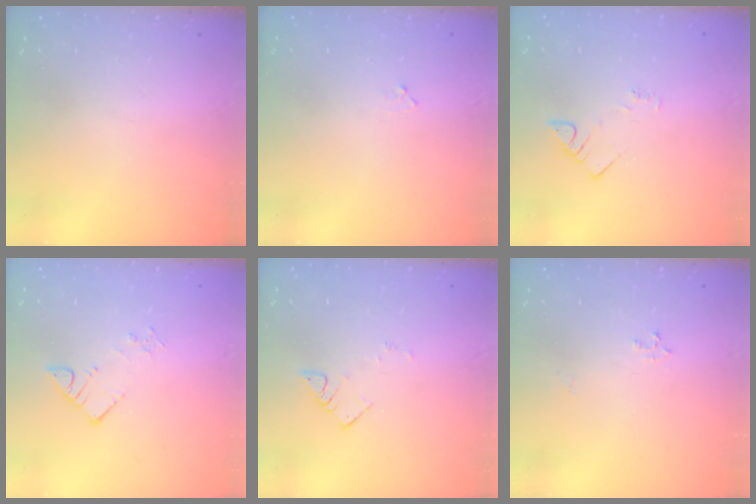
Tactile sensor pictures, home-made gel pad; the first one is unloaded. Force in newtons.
{"total": 3.6, "press": 3.6, "slide": 0.5}
{"total": 3.0, "press": 2.9, "slide": 0.5}
{"total": 4.9, "press": 4.9, "slide": 0.2}
{"total": 3.3, "press": 3.3, "slide": 0.4}
{"total": 2.9, "press": 2.9, "slide": 0.3}